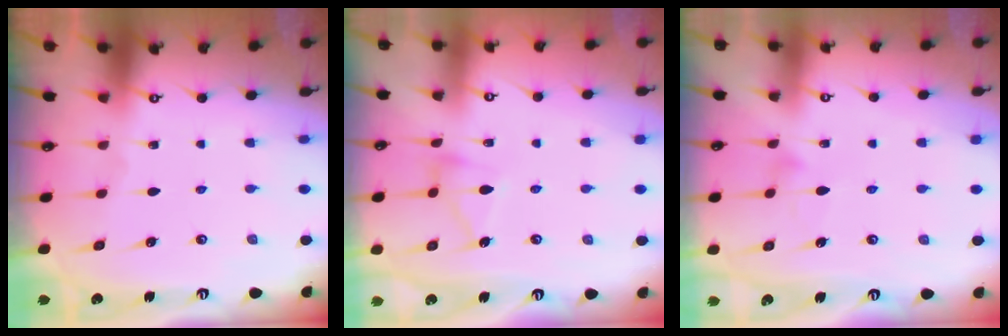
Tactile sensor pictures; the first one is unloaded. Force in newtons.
{"total": 8.7, "press": 8.6, "slide": 0.6}
{"total": 4.5, "press": 4.5, "slide": 0.3}